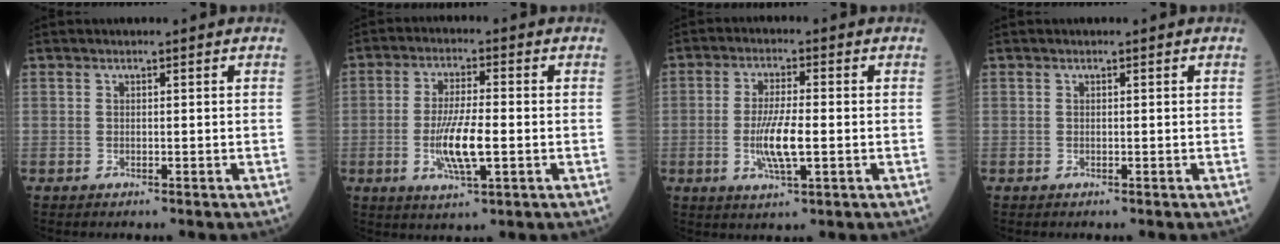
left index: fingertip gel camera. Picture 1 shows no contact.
{"total": 8.0, "force": [-1.7, 1.5, 7.6], "torque": [-0.154, -0.011, -0.033]}
{"total": 6.8, "force": [-1.3, 1.2, 6.6], "torque": [-0.137, -0.011, -0.025]}
{"total": 0.0}